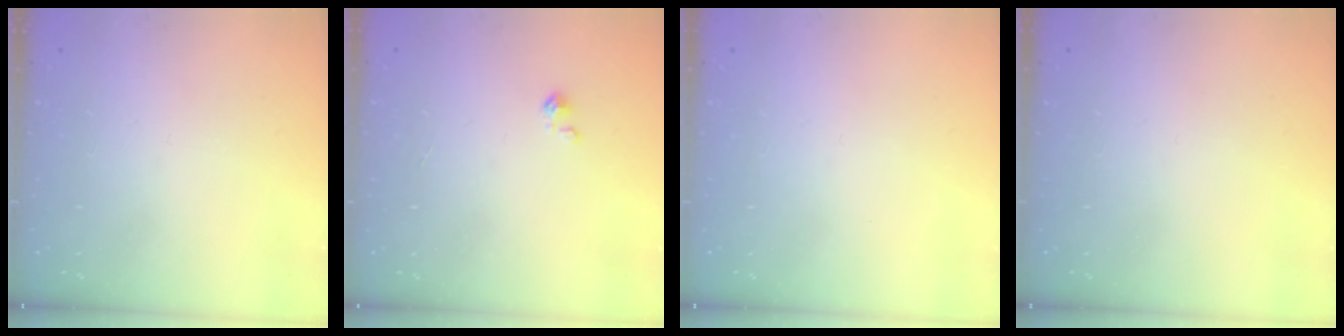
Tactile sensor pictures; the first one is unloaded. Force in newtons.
{"total": 2.3, "press": 2.2, "slide": 0.3}
{"total": 0.0}
{"total": 0.0}